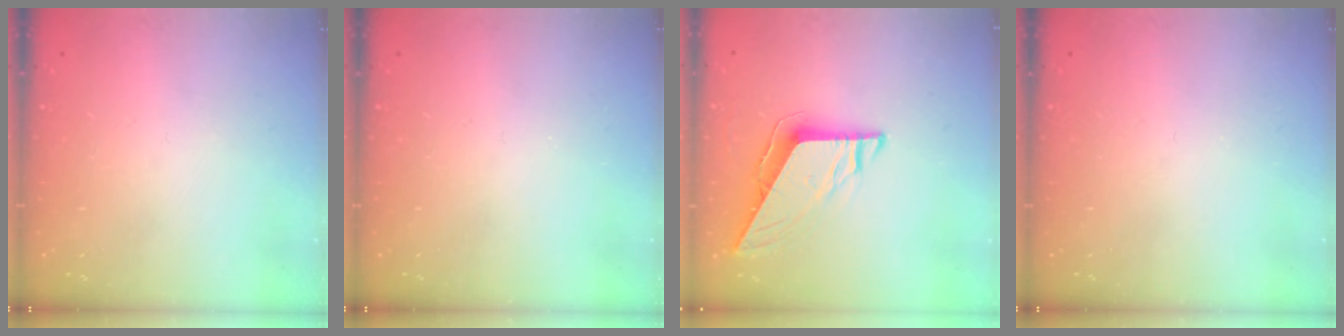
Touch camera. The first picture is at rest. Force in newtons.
{"total": 0.0}
{"total": 8.1, "press": 8.1, "slide": 0.3}
{"total": 0.0}